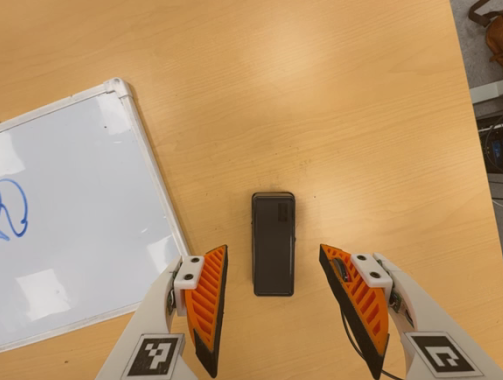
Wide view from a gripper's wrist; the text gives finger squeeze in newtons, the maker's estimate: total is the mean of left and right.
{"total": 0.0}